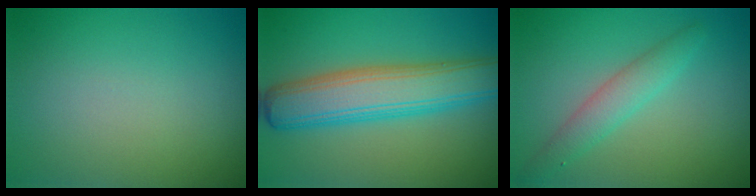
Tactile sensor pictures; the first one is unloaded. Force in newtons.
{"total": 7.7, "press": 7.7, "slide": 0.4}
{"total": 2.8, "press": 2.8, "slide": 0.1}